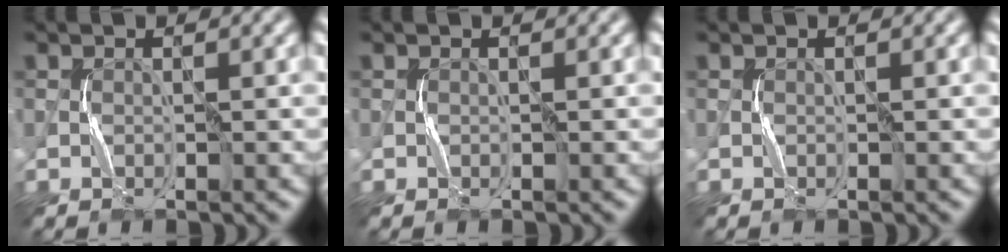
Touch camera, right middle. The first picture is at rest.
{"total": 0.0}
{"total": 0.0}